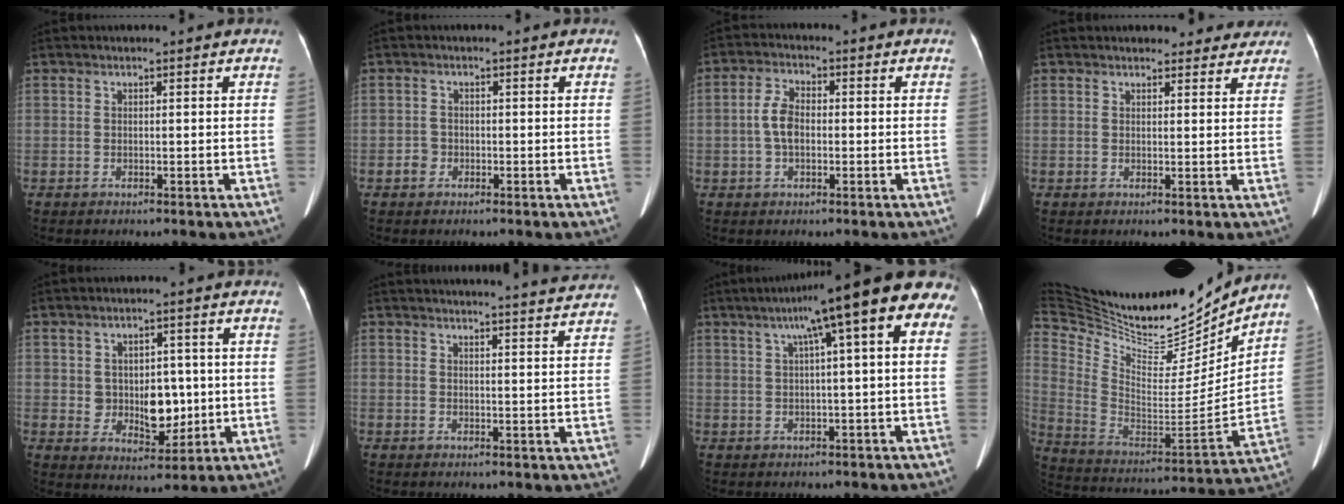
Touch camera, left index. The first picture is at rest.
{"total": 1.5, "force": [-0.8, 1.3, 0.2], "torque": [-0.002, 0.003, -0.017]}
{"total": 4.6, "force": [-0.6, 2.8, 3.6], "torque": [-0.084, 0.014, -0.013]}
{"total": 6.5, "force": [6.0, 2.3, 1.1], "torque": [0.009, 0.006, 0.054]}
{"total": 7.1, "force": [-0.1, 4.7, 5.3], "torque": [-0.080, 0.005, 0.010]}
{"total": 14.1, "force": [13.7, -0.4, 3.4], "torque": [-0.043, -0.027, 0.149]}
{"total": 14.3, "force": [7.1, 1.5, 12.3], "torque": [-0.169, 0.049, 0.085]}
{"total": 29.7, "force": [26.1, 8.3, 11.5], "torque": [-0.250, -0.042, 0.412]}